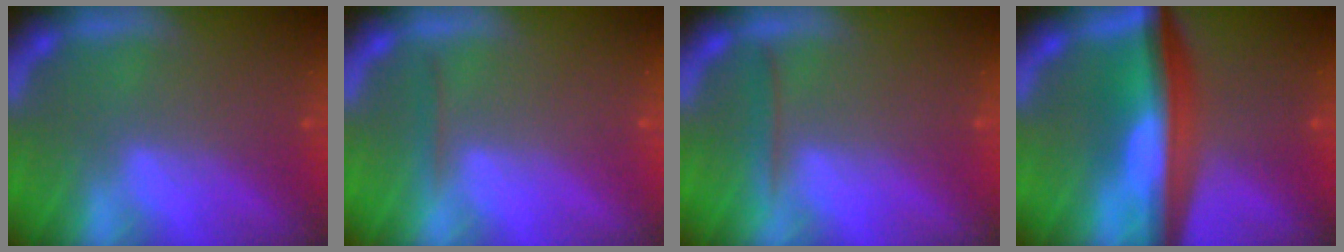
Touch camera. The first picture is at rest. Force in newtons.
{"total": 0.9}
{"total": 1.4}
{"total": 9.6}